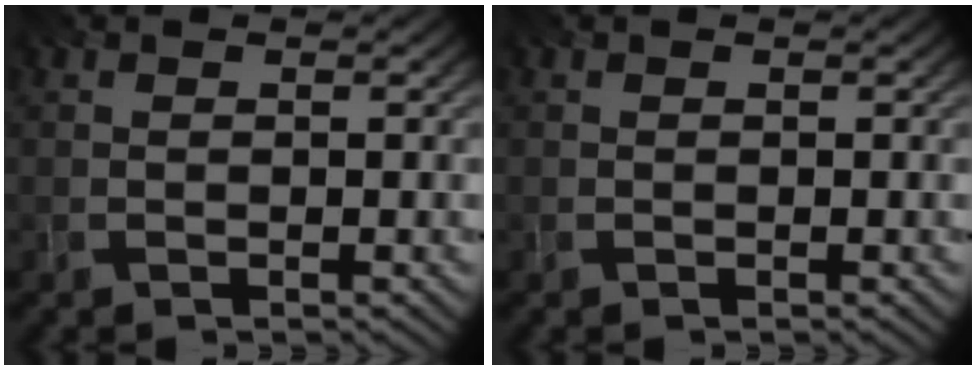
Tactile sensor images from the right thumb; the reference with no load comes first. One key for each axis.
{"total": 0.0}